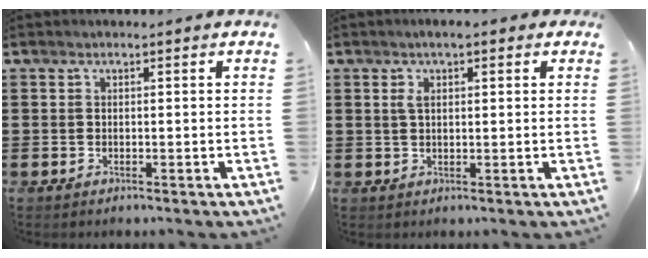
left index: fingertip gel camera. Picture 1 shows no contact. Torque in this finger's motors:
{"motor_torque": [1.14, -1.01, 0.62, 0.09]}